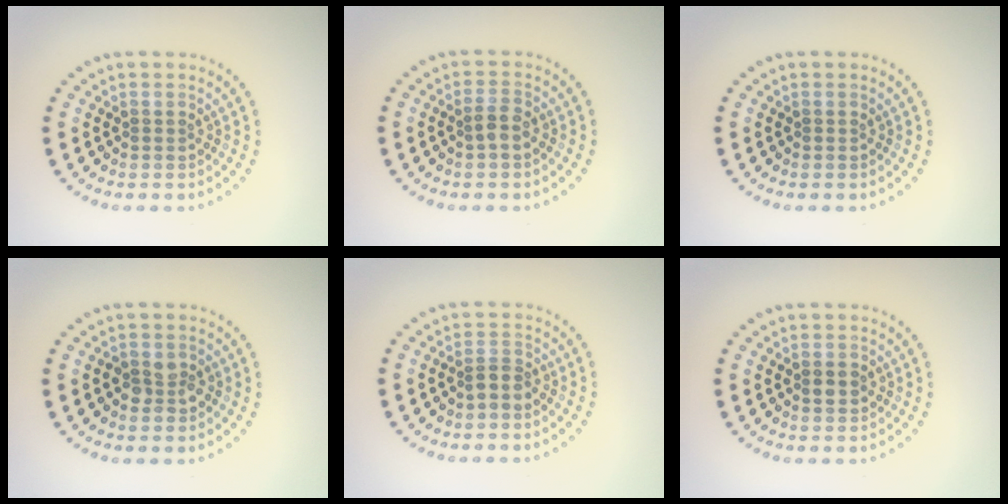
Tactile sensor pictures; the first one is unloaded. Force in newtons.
{"total": 1.6, "press": 1.5, "slide": 0.5}
{"total": 0.0}
{"total": 1.9, "press": 1.9, "slide": 0.5}
{"total": 1.7, "press": 1.2, "slide": 1.2}
{"total": 1.7, "press": 1.7, "slide": 0.1}